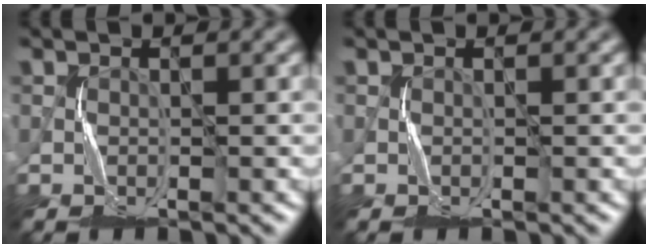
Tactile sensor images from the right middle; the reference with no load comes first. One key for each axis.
{"total": 0.0}